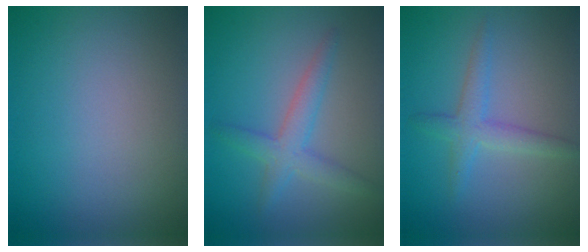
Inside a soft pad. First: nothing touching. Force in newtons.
{"total": 2.9, "press": 2.9, "slide": 0.1}
{"total": 2.4, "press": 2.4, "slide": 0.2}